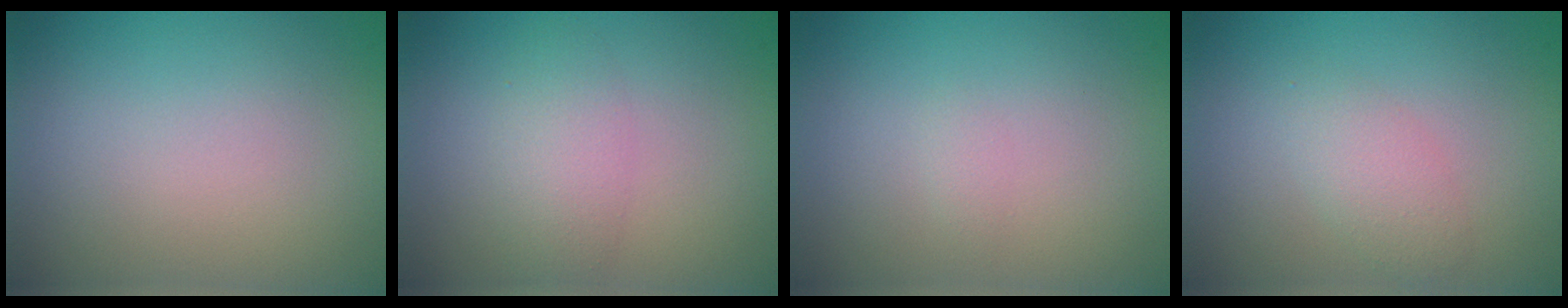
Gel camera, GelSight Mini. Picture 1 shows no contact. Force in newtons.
{"total": 2.7, "press": 2.7, "slide": 0.1}
{"total": 0.5, "press": 0.5, "slide": 0.0}
{"total": 2.1, "press": 2.1, "slide": 0.0}